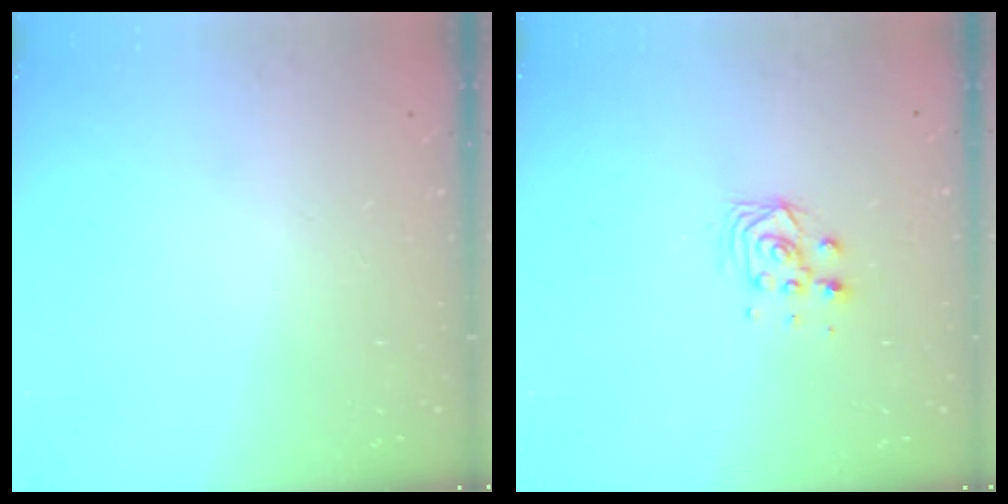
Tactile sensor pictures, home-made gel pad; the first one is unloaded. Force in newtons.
{"total": 7.3, "press": 7.3, "slide": 0.4}